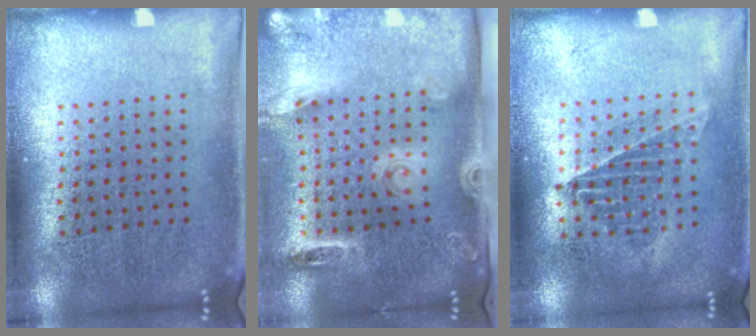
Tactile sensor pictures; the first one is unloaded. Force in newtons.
{"total": 2.7, "press": 1.9, "slide": 1.9}
{"total": 1.1, "press": 1.0, "slide": 0.2}